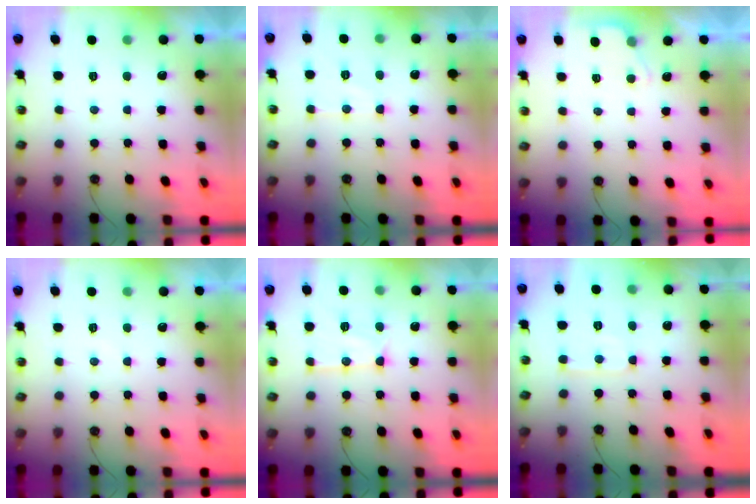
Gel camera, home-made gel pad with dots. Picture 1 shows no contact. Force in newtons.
{"total": 7.9, "press": 7.9, "slide": 0.7}
{"total": 2.7, "press": 2.7, "slide": 0.4}
{"total": 4.6, "press": 4.6, "slide": 0.6}
{"total": 13.2, "press": 13.1, "slide": 1.3}
{"total": 5.6, "press": 5.6, "slide": 0.4}